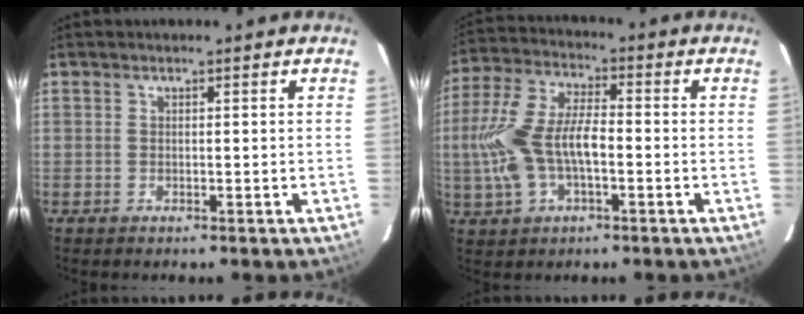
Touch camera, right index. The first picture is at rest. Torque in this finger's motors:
{"motor_torque": [0.46, -0.03, 0.49, 0.21]}